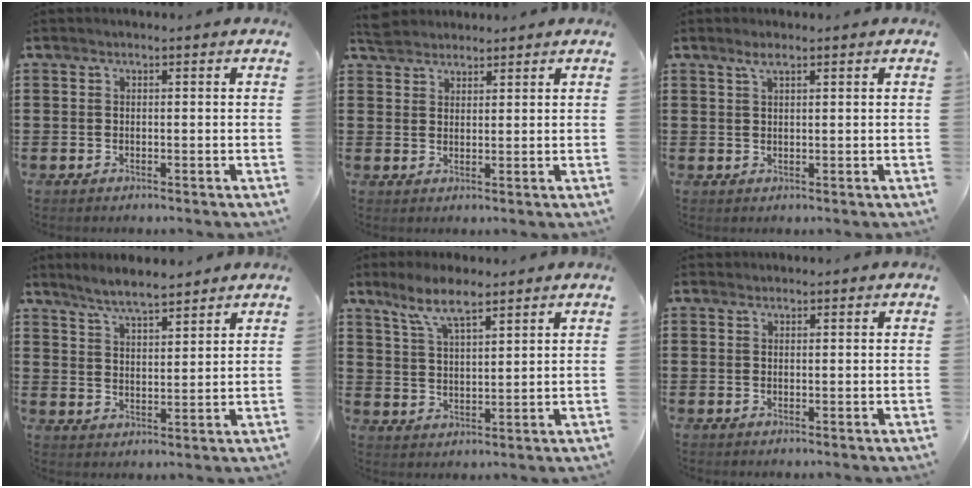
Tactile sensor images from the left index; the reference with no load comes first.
{"total": 2.7, "force": [2.5, 0.9, 0.3], "torque": [-0.013, 0.001, 0.050]}
{"total": 1.9, "force": [1.1, 0.4, 1.5], "torque": [-0.032, 0.003, 0.019]}
{"total": 4.9, "force": [4.6, 0.4, 1.7], "torque": [-0.048, -0.009, 0.082]}
{"total": 6.4, "force": [4.9, 1.4, 3.8], "torque": [-0.089, -0.001, 0.088]}
{"total": 0.5, "force": [0.4, 0.3, 0.0], "torque": [-0.002, 0.001, 0.009]}